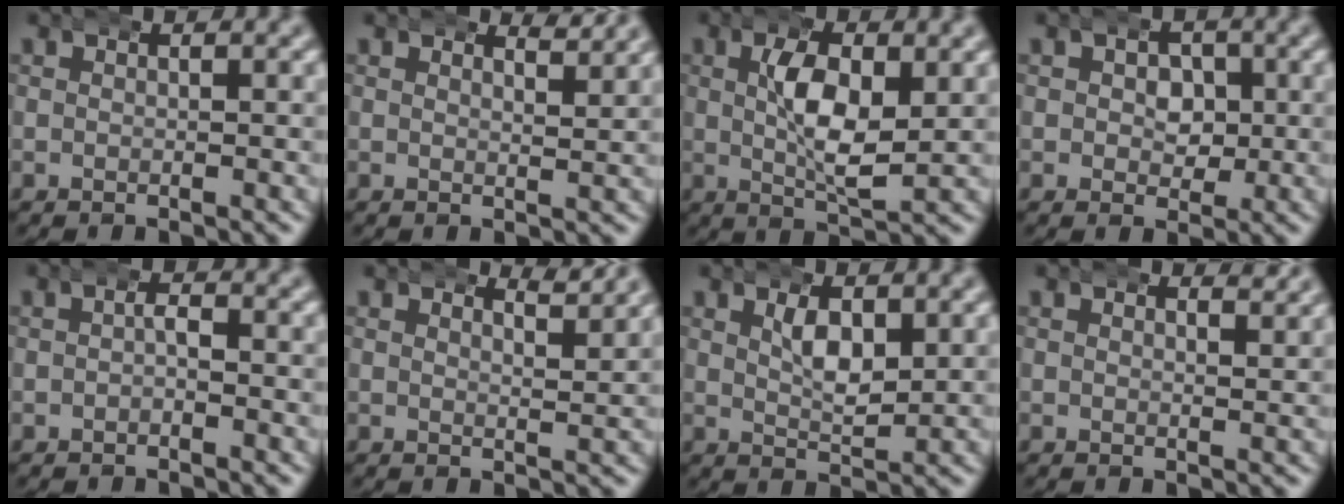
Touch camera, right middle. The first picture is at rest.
{"total": 2.0, "force": [1.9, -0.1, 0.5], "torque": [-0.005, -0.010, 0.030]}
{"total": 4.7, "force": [0.6, 1.7, 4.4], "torque": [-0.078, -0.011, 0.013]}
{"total": 2.5, "force": [0.1, 2.2, 1.0], "torque": [-0.010, -0.008, 0.001]}
{"total": 1.0, "force": [-0.3, 0.5, 0.8], "torque": [-0.015, -0.004, -0.005]}
{"total": 2.4, "force": [2.3, -0.1, 0.7], "torque": [-0.009, -0.012, 0.037]}
{"total": 2.4, "force": [1.1, 0.9, 2.0], "torque": [-0.032, -0.012, 0.020]}
{"total": 1.5, "force": [1.5, 0.1, 0.5], "torque": [-0.002, -0.005, 0.021]}